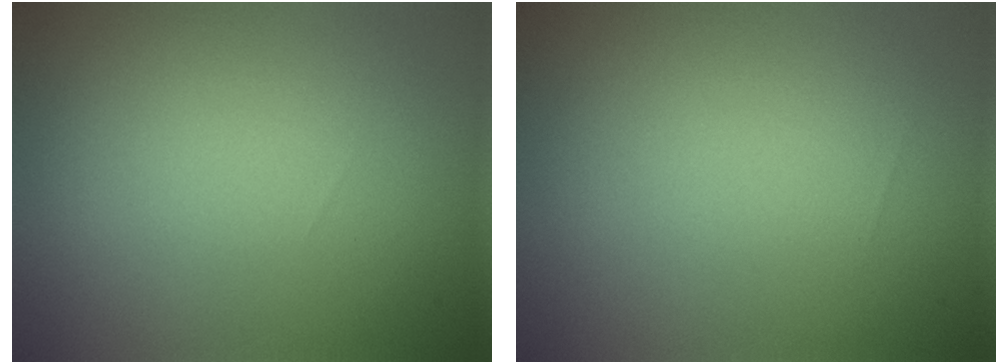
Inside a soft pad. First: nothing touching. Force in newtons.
{"total": 0.0}